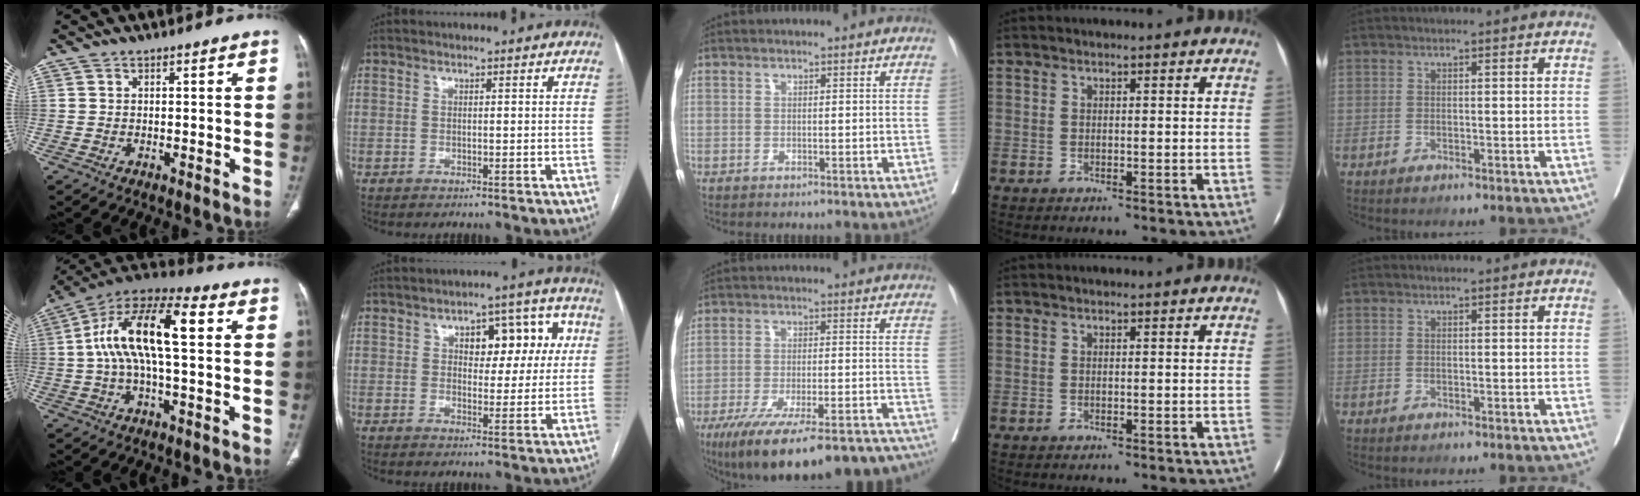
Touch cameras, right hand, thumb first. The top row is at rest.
{"thumb": {"total": 16.3, "force": [1.8, 6.0, 15.0], "torque": [-0.284, 0.043, 0.024]}, "index": {"total": 9.1, "force": [2.6, 4.9, 7.2], "torque": [-0.078, 0.031, 0.036]}, "middle": {"total": 23.7, "force": [-19.8, 4.0, 12.4], "torque": [-0.141, -0.009, -0.276]}}